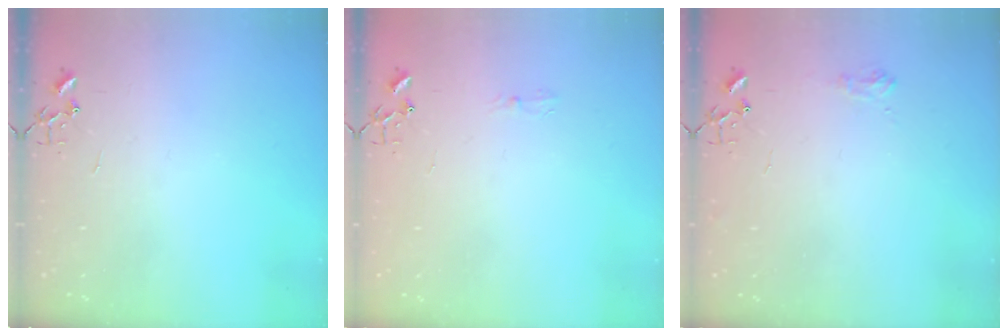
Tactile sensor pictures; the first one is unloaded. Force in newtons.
{"total": 5.5, "press": 5.4, "slide": 0.6}
{"total": 7.1, "press": 7.1, "slide": 0.8}